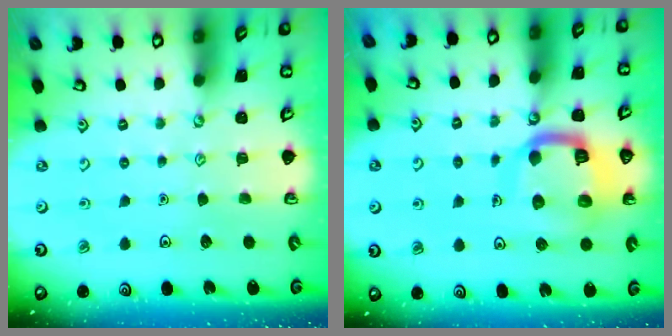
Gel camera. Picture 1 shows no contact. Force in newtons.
{"total": 13.5, "press": 13.5, "slide": 1.5}